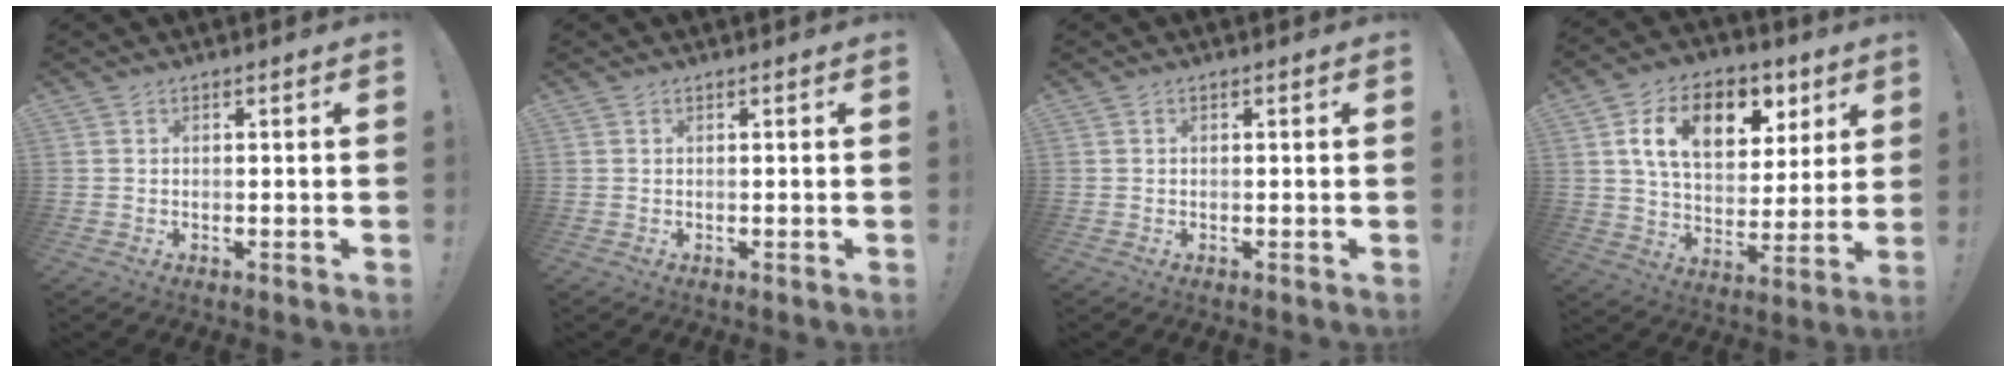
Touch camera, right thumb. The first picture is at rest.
{"total": 0.0}
{"total": 0.0}
{"total": 16.8, "force": [7.3, 10.9, 10.4], "torque": [-0.153, -0.028, 0.128]}